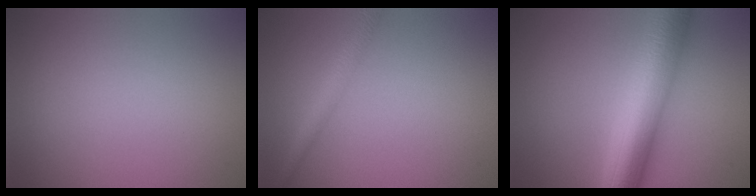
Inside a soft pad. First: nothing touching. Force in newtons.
{"total": 2.2, "press": 2.2, "slide": 0.1}
{"total": 10.1, "press": 10.1, "slide": 0.2}